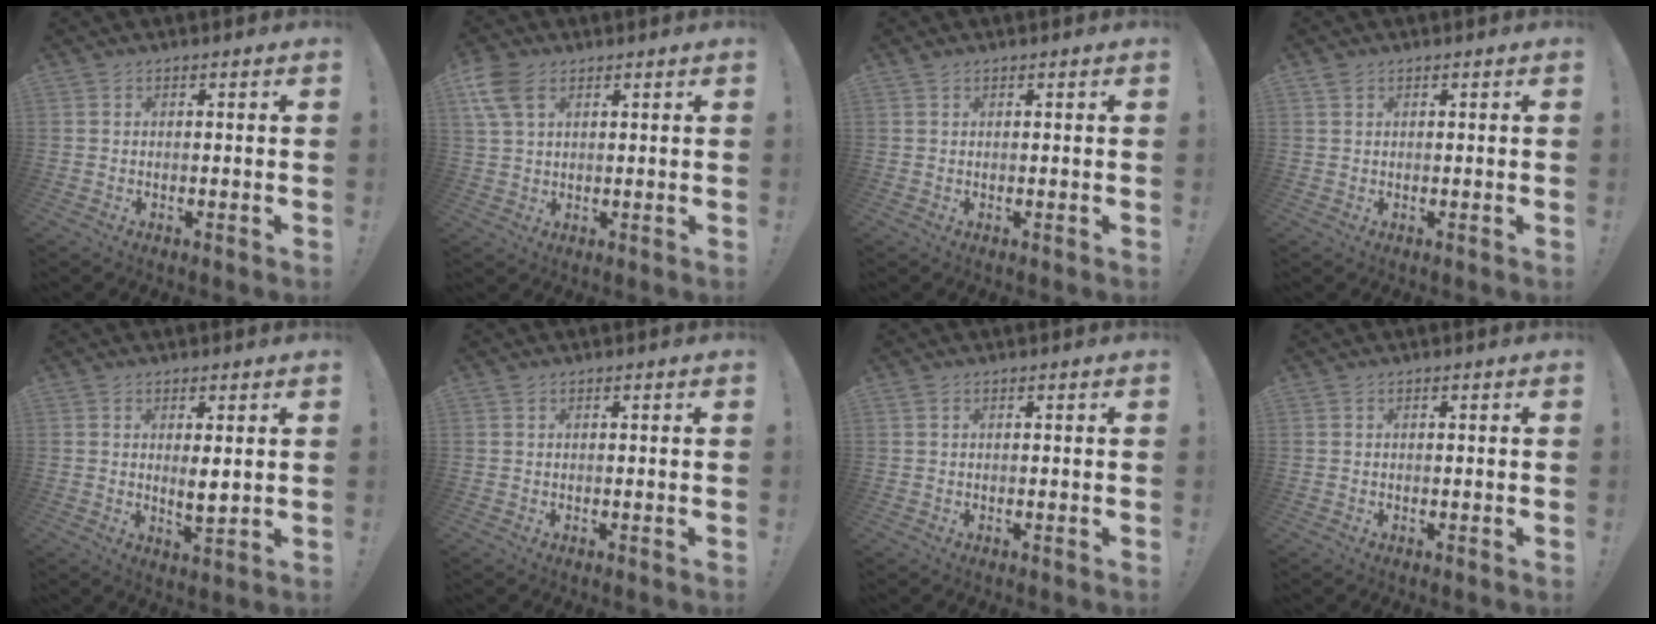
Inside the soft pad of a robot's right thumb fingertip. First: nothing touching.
{"total": 8.8, "force": [4.0, 5.7, 5.3], "torque": [-0.104, -0.010, 0.079]}
{"total": 0.6, "force": [0.5, 0.2, 0.1], "torque": [0.006, -0.003, 0.009]}
{"total": 1.1, "force": [0.8, 0.7, 0.3], "torque": [0.001, -0.003, 0.015]}
{"total": 4.3, "force": [1.3, 1.3, 3.9], "torque": [-0.045, -0.018, 0.017]}
{"total": 0.0}
{"total": 0.0}
{"total": 0.0}